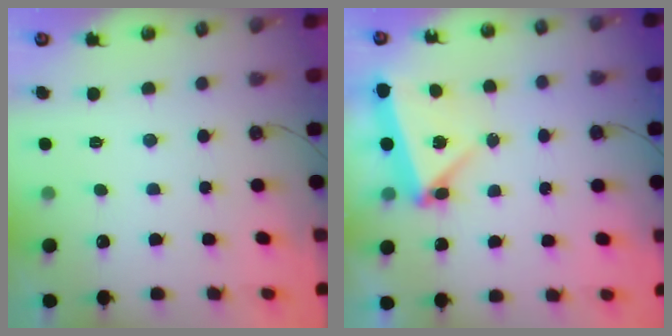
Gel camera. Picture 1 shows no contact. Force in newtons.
{"total": 5.5, "press": 5.1, "slide": 2.0}